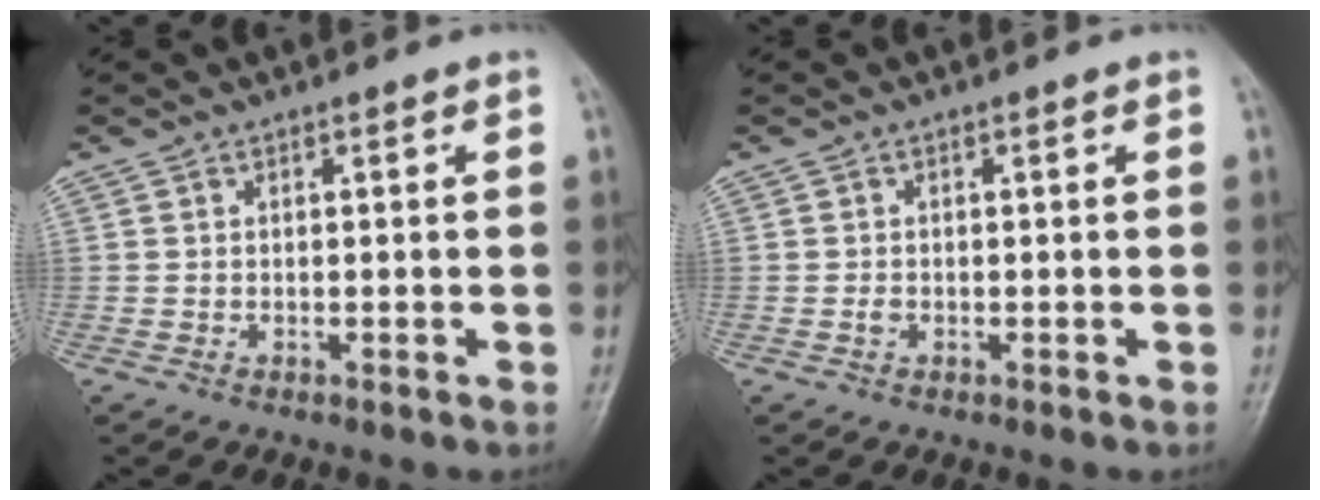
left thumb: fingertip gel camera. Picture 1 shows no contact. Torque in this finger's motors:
{"motor_torque": [0.03, 0.47, 0.21, 0.06, -0.02]}